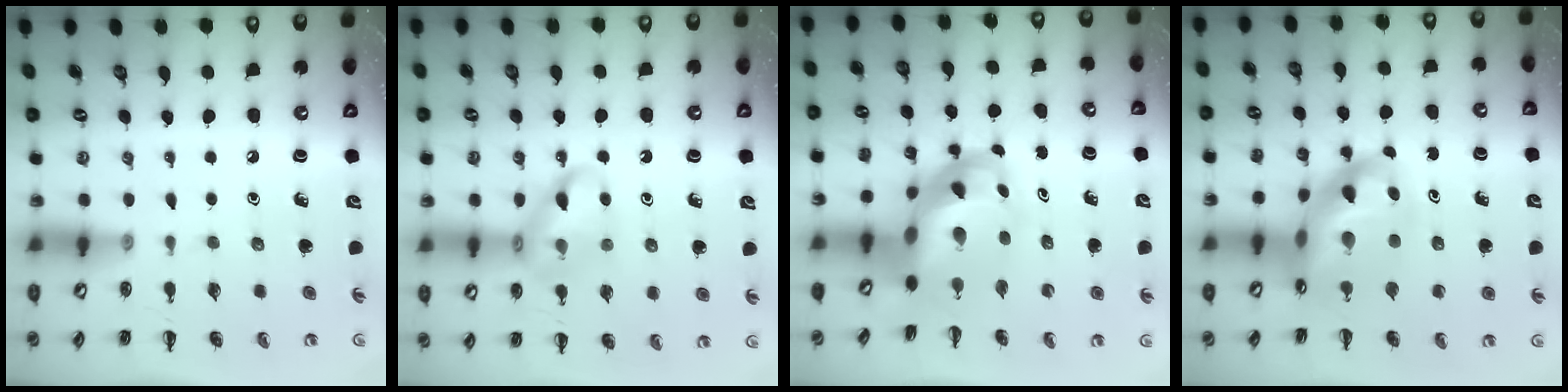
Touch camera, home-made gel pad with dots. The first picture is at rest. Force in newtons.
{"total": 13.7, "press": 13.5, "slide": 2.1}
{"total": 7.8, "press": 7.5, "slide": 2.1}
{"total": 11.4, "press": 11.1, "slide": 2.8}